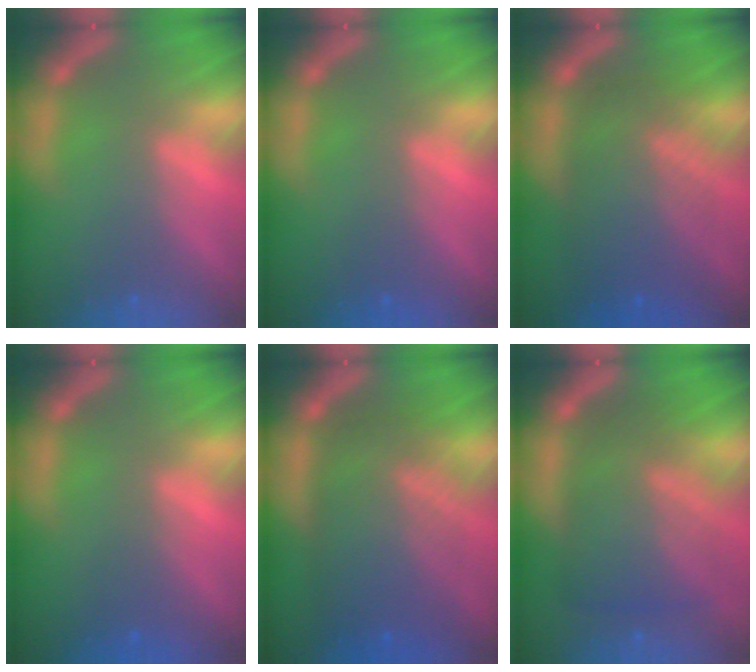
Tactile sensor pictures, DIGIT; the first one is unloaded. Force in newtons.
{"total": 0.9}
{"total": 9.0}
{"total": 1.4}
{"total": 9.6}
{"total": 8.6}